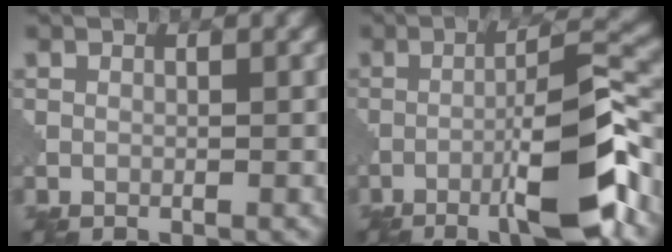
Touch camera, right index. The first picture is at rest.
{"total": 9.7, "force": [-4.7, 1.7, 8.3], "torque": [-0.125, 0.014, -0.079]}